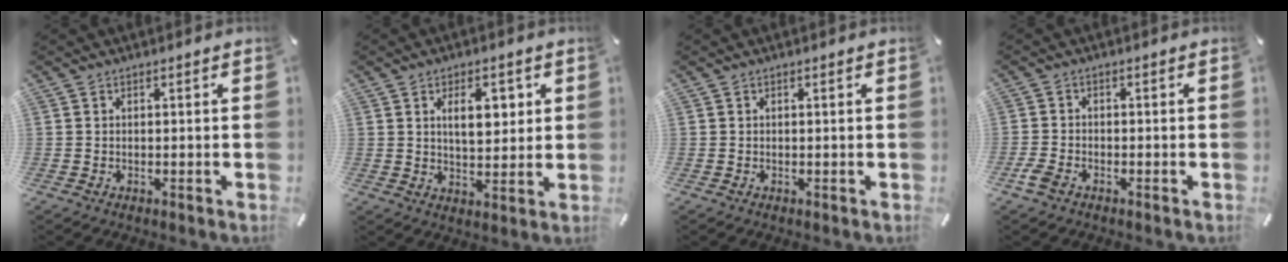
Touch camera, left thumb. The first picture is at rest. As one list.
[{"total": 8.2, "force": [2.8, 4.5, 6.3], "torque": [-0.088, -0.008, 0.042]}, {"total": 0.0}, {"total": 2.8, "force": [-1.8, 1.5, 1.4], "torque": [-0.045, -0.002, -0.038]}]